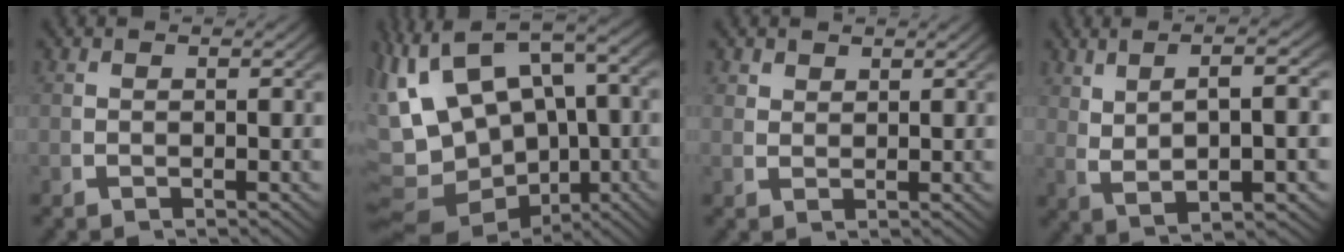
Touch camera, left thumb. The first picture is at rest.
{"total": 14.4, "force": [-0.8, 10.5, 9.8], "torque": [-0.207, -0.043, 0.012]}
{"total": 1.6, "force": [1.5, 0.4, 0.3], "torque": [-0.001, -0.005, 0.037]}
{"total": 7.3, "force": [1.5, 3.0, 6.5], "torque": [-0.116, 0.005, 0.039]}